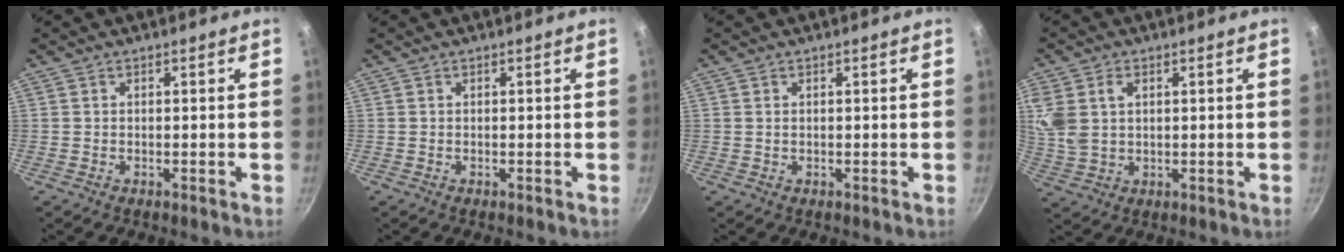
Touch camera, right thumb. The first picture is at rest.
{"total": 0.0}
{"total": 0.5, "force": [0.2, 0.4, 0.3], "torque": [-0.004, 0.001, 0.004]}
{"total": 8.6, "force": [2.5, 6.1, 5.5], "torque": [-0.113, -0.002, 0.054]}